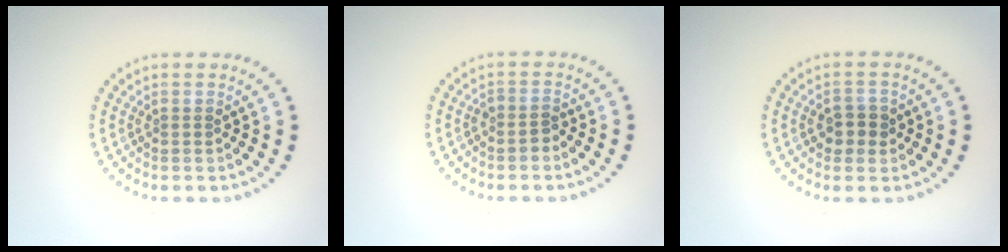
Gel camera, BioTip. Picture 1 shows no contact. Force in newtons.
{"total": 1.3, "press": 1.0, "slide": 0.8}
{"total": 2.2, "press": 2.1, "slide": 0.5}